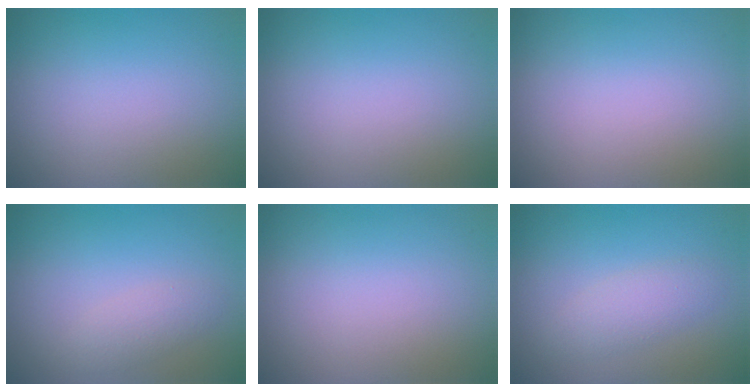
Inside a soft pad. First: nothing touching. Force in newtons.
{"total": 0.0}
{"total": 0.0}
{"total": 1.6, "press": 1.6, "slide": 0.1}
{"total": 0.0}
{"total": 2.1, "press": 2.1, "slide": 0.1}